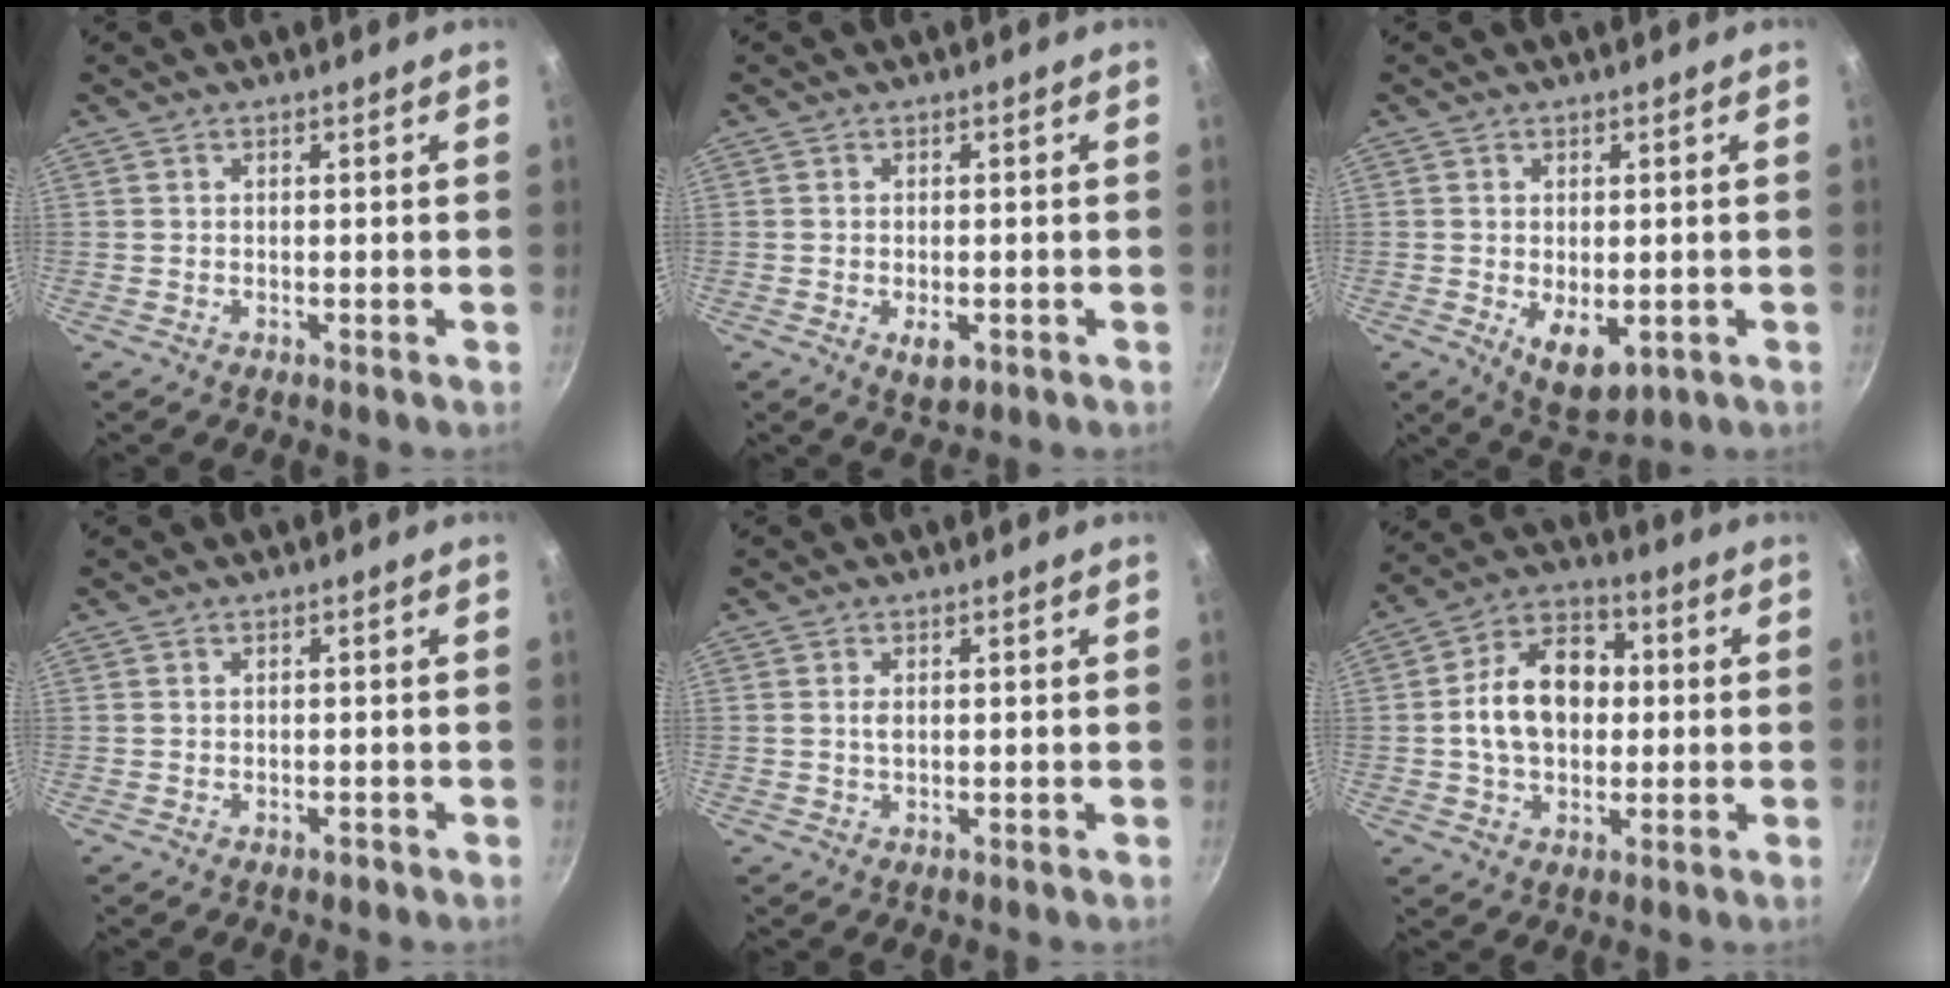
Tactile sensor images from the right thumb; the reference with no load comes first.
{"total": 3.6, "force": [-1.2, 2.0, 2.7], "torque": [-0.040, -0.002, -0.014]}
{"total": 7.1, "force": [-1.4, 4.0, 5.7], "torque": [-0.078, -0.013, -0.006]}
{"total": 0.9, "force": [-0.6, 0.4, 0.5], "torque": [-0.007, 0.006, -0.004]}
{"total": 1.3, "force": [0.2, 0.7, 1.1], "torque": [-0.020, 0.002, 0.003]}
{"total": 13.9, "force": [0.5, 9.9, 9.8], "torque": [-0.129, 0.026, -0.006]}